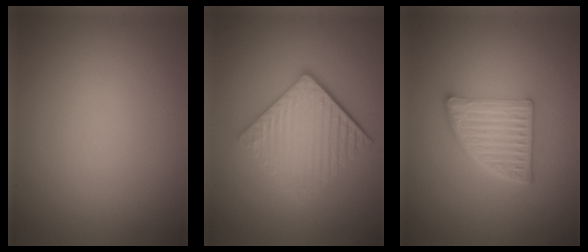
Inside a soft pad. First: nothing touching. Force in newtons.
{"total": 5.7, "press": 4.0, "slide": 4.0}
{"total": 5.2, "press": 3.7, "slide": 3.7}